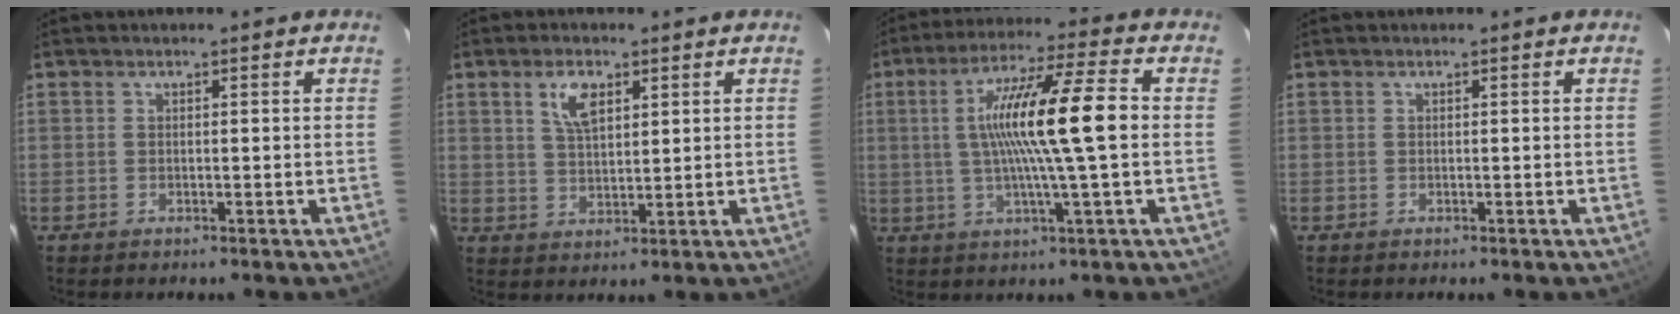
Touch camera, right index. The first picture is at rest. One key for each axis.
{"total": 5.6, "fx": 2.7, "fy": 2.6, "fz": 4.2, "tx": -0.077, "ty": 0.008, "tz": 0.055}
{"total": 14.2, "fx": 0.4, "fy": -0.1, "fz": 14.2, "tx": -0.255, "ty": 0.010, "tz": 0.007}
{"total": 0.0}